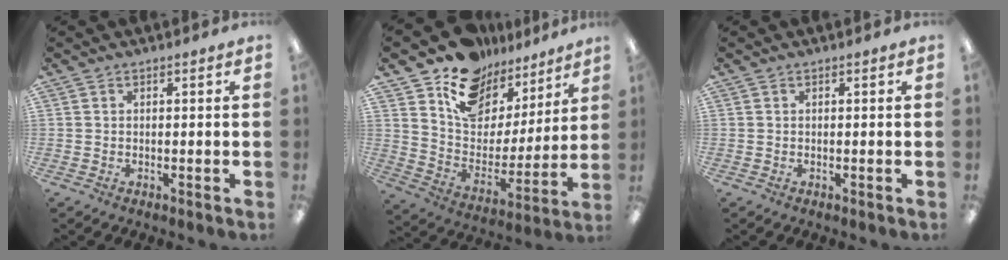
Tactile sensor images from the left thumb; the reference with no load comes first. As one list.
[{"total": 14.3, "force": [10.7, 8.6, 4.0], "torque": [-0.083, -0.080, 0.196]}, {"total": 0.0}]